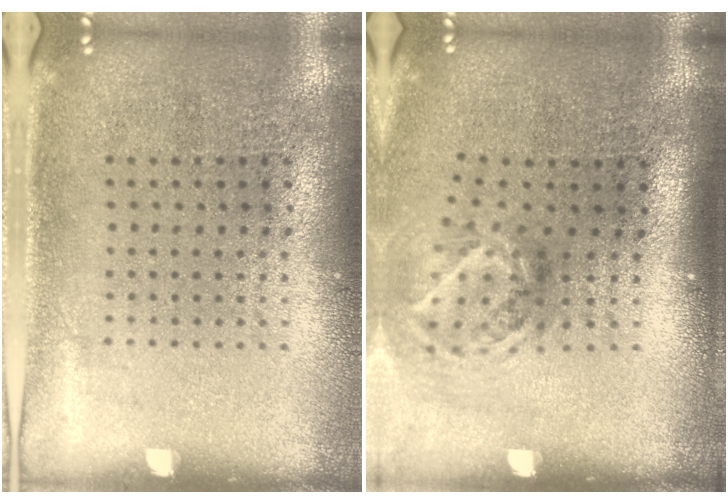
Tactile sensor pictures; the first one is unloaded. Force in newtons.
{"total": 1.9, "press": 1.2, "slide": 1.5}